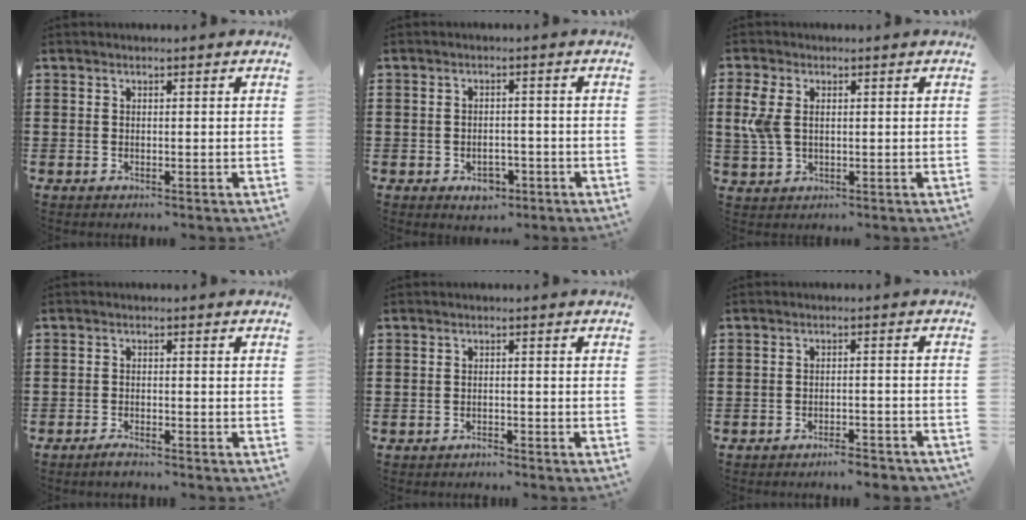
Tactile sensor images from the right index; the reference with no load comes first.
{"total": 2.9, "force": [-1.6, 1.8, 1.6], "torque": [-0.032, -0.001, -0.030]}
{"total": 4.7, "force": [1.0, 2.8, 3.7], "torque": [-0.100, 0.001, 0.011]}
{"total": 1.5, "force": [-1.5, 0.1, 0.4], "torque": [-0.009, 0.001, -0.028]}
{"total": 1.0, "force": [-0.9, 0.1, -0.2], "torque": [0.002, 0.003, -0.020]}
{"total": 2.8, "force": [-2.8, 0.0, 0.6], "torque": [-0.011, 0.001, -0.057]}